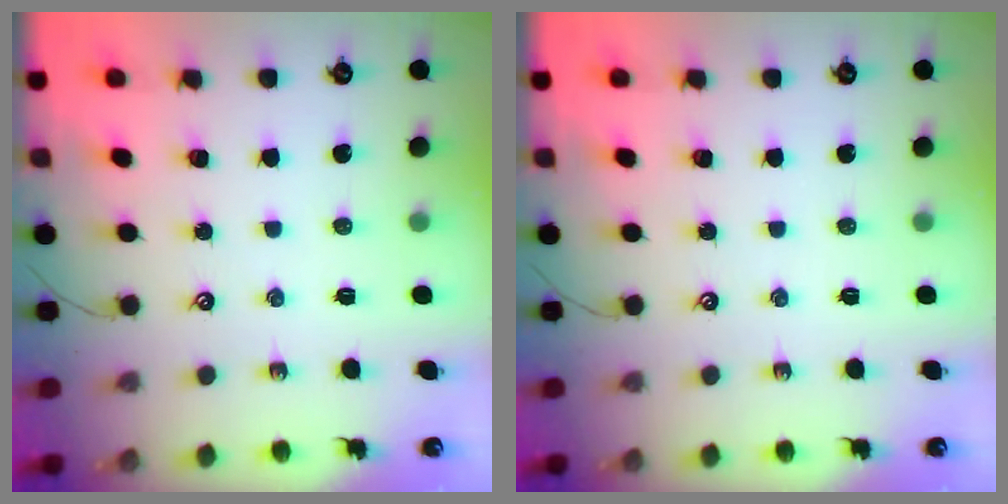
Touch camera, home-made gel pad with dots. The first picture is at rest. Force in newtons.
{"total": 0.0}